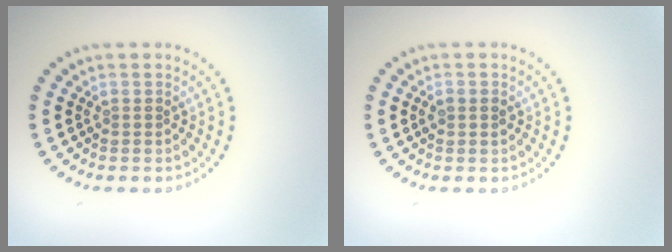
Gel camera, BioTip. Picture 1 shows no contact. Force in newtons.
{"total": 0.9, "press": 0.9, "slide": 0.1}